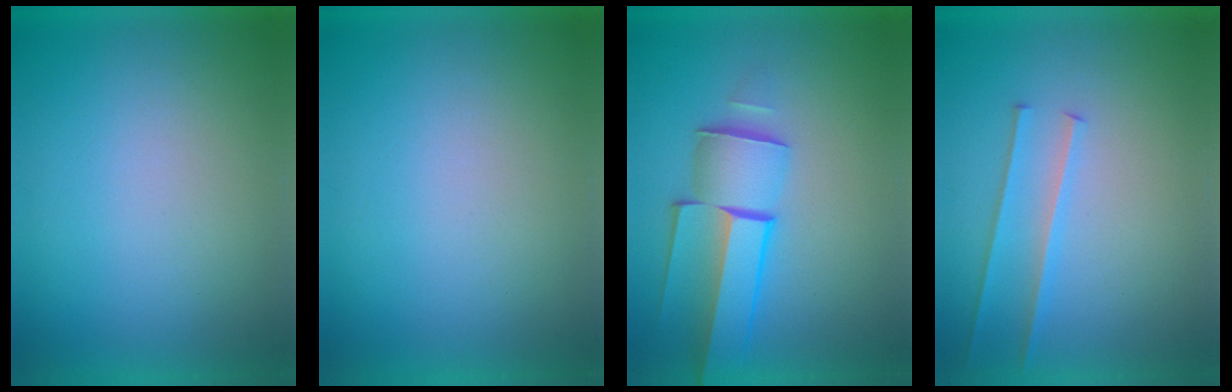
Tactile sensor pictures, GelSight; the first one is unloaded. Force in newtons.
{"total": 0.0}
{"total": 6.2}
{"total": 2.0}